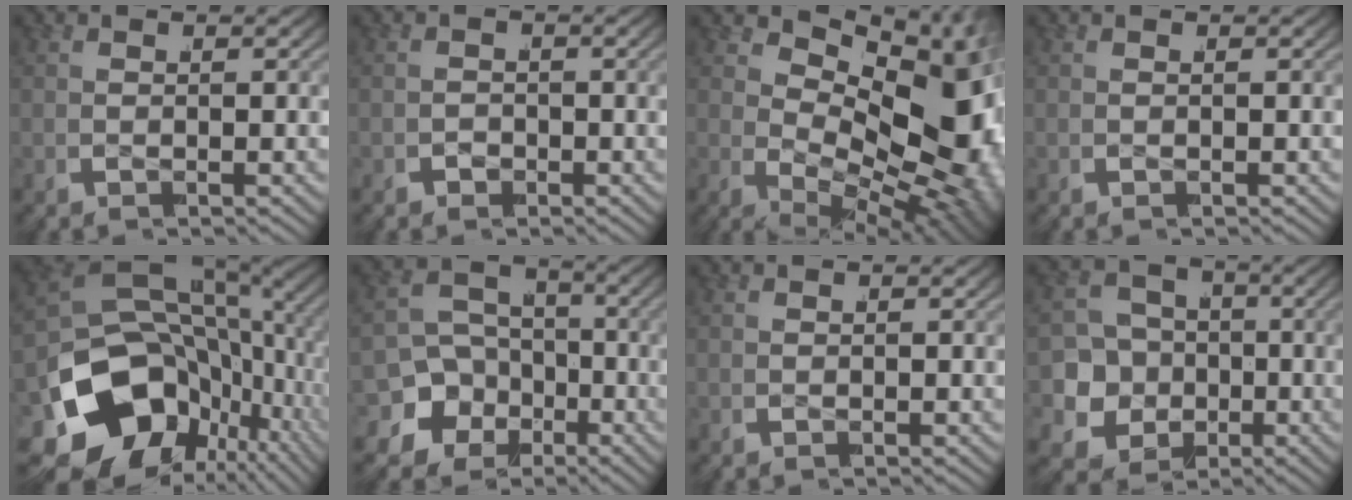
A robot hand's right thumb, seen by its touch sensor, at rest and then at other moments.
{"total": 1.2, "force": [-0.8, 0.9, 0.3], "torque": [0.000, 0.006, -0.016]}
{"total": 21.2, "force": [-1.2, 13.5, 16.2], "torque": [-0.247, -0.037, -0.005]}
{"total": 0.0}
{"total": 19.8, "force": [-3.8, 14.3, 13.1], "torque": [-0.248, -0.041, -0.055]}
{"total": 10.2, "force": [-2.3, 8.9, 4.4], "torque": [-0.091, -0.034, -0.034]}
{"total": 0.0}
{"total": 13.1, "force": [-1.0, 11.4, 6.4], "torque": [-0.138, -0.031, -0.022]}